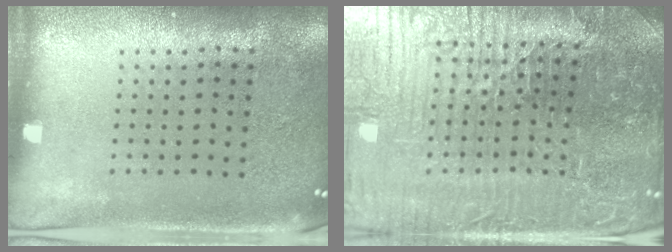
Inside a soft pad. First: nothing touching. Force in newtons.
{"total": 6.2, "press": 5.8, "slide": 2.1}